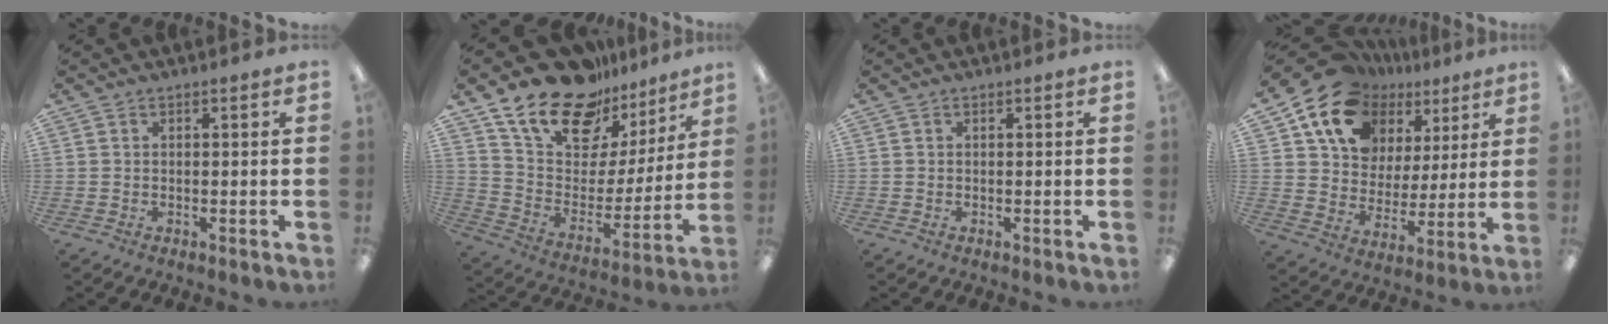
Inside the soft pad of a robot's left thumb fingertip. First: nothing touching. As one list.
[{"total": 20.8, "force": [15.5, 10.6, 9.0], "torque": [-0.166, -0.105, 0.276]}, {"total": 0.0}, {"total": 18.8, "force": [12.3, 12.3, 6.9], "torque": [-0.143, -0.075, 0.232]}]